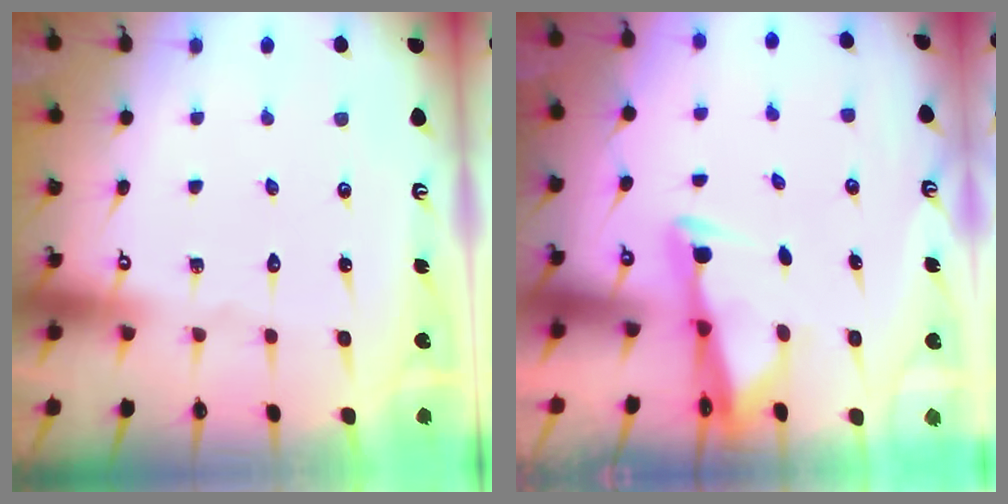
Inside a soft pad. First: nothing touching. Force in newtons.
{"total": 3.0, "press": 2.9, "slide": 0.8}